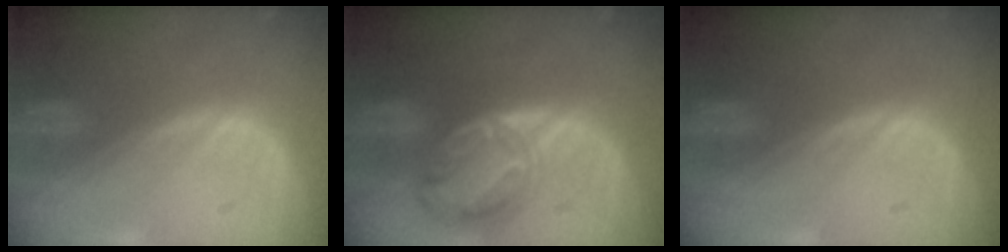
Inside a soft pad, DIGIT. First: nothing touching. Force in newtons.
{"total": 8.2, "press": 7.0, "slide": 4.3}
{"total": 0.0}